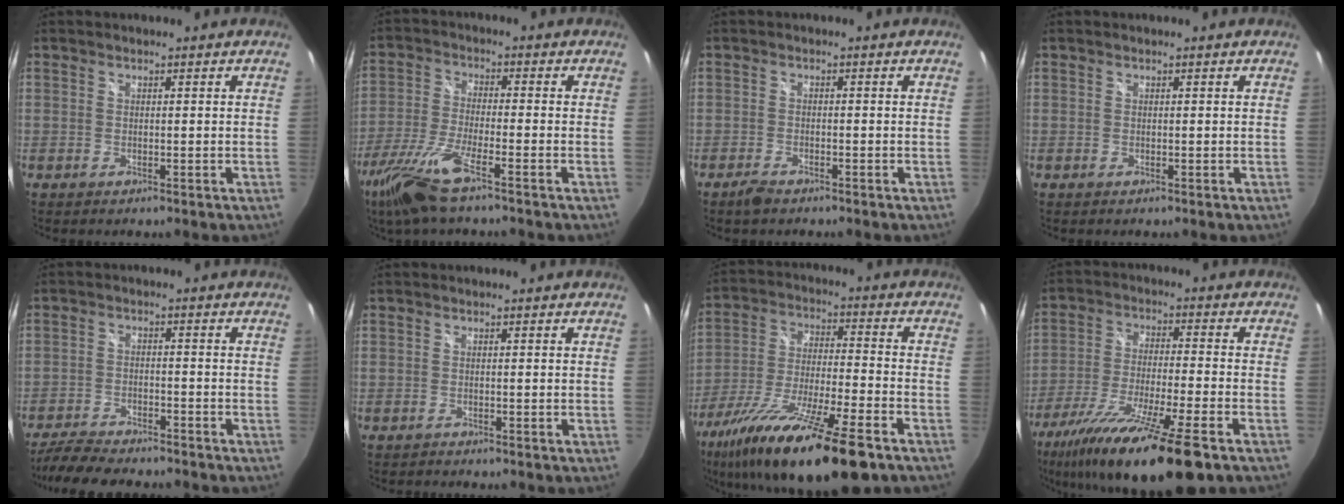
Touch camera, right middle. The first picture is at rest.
{"total": 11.0, "force": [-7.5, 1.6, 7.9], "torque": [-0.181, -0.027, -0.147]}
{"total": 2.7, "force": [-2.2, 0.9, 1.3], "torque": [-0.037, -0.004, -0.043]}
{"total": 0.0}
{"total": 9.7, "force": [-8.7, 1.7, 4.0], "torque": [-0.102, -0.021, -0.144]}
{"total": 0.0}
{"total": 22.8, "force": [-15.2, 3.7, 16.5], "torque": [-0.310, -0.050, -0.260]}
{"total": 20.1, "force": [-13.7, 2.0, 14.5], "torque": [-0.275, -0.052, -0.235]}